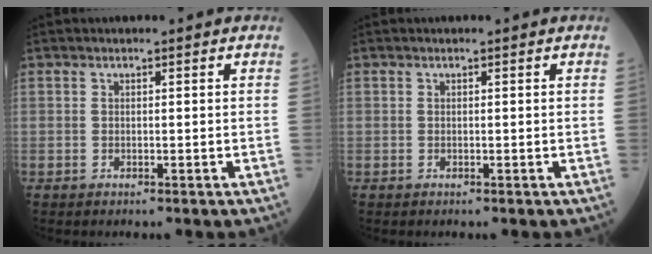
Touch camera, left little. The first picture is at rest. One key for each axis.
{"total": 0.0}